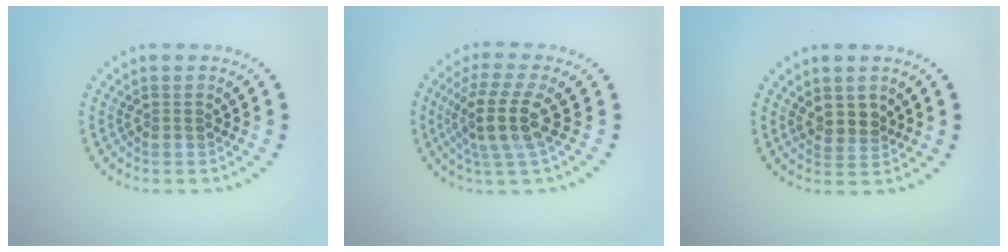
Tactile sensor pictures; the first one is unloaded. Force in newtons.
{"total": 4.2, "press": 3.2, "slide": 2.8}
{"total": 1.8, "press": 1.5, "slide": 1.1}